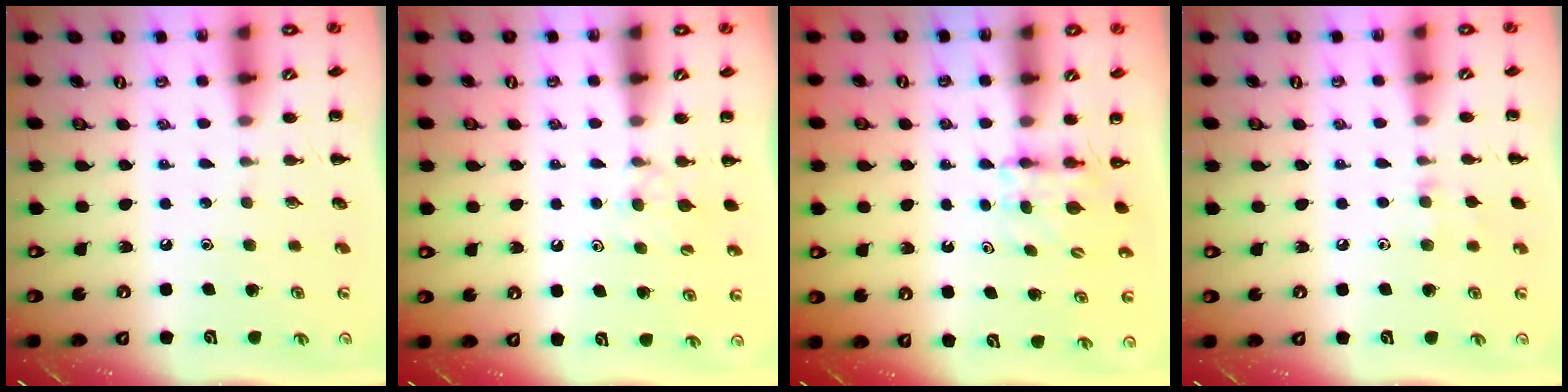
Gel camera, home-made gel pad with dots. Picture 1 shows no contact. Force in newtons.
{"total": 5.3, "press": 5.0, "slide": 1.8}
{"total": 4.7, "press": 4.7, "slide": 0.5}
{"total": 6.5, "press": 6.2, "slide": 1.8}